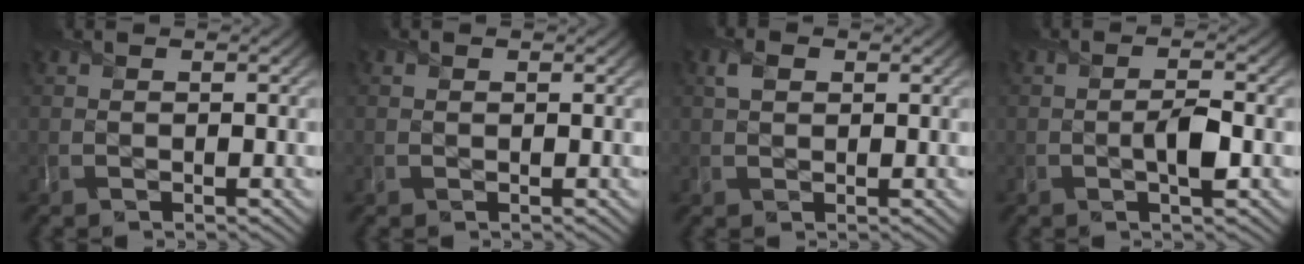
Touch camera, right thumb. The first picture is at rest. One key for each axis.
{"total": 0.0}
{"total": 1.7, "fx": 0.7, "fy": 1.3, "fz": 0.9, "tx": -0.026, "ty": 0.003, "tz": 0.014}
{"total": 2.8, "fx": -0.8, "fy": 0.8, "fz": 2.6, "tx": -0.050, "ty": 0.000, "tz": -0.017}